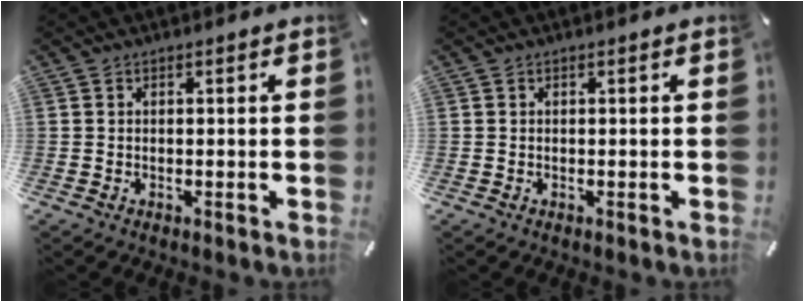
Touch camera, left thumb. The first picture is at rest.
{"total": 0.0}